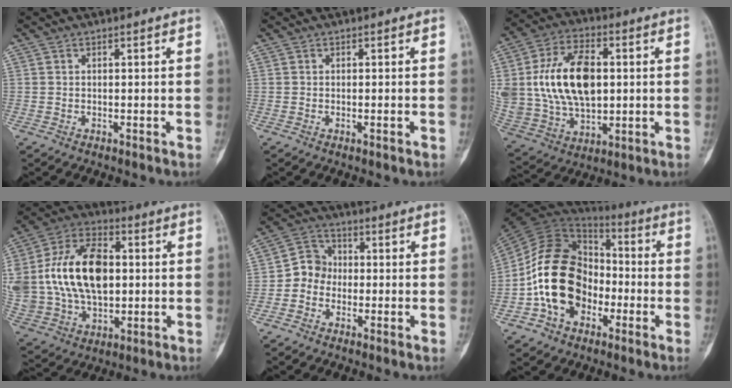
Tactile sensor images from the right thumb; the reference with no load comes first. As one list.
[{"total": 0.8, "force": [-0.3, 0.1, 0.7], "torque": [-0.009, -0.001, -0.002]}, {"total": 20.3, "force": [2.6, 12.7, 15.7], "torque": [-0.283, 0.003, 0.057]}, {"total": 25.4, "force": [2.3, 16.6, 19.1], "torque": [-0.390, 0.015, 0.051]}, {"total": 5.9, "force": [-1.4, 5.2, 2.4], "torque": [-0.015, 0.023, -0.041]}, {"total": 18.3, "force": [-4.4, 13.3, 11.7], "torque": [-0.186, 0.047, -0.084]}]